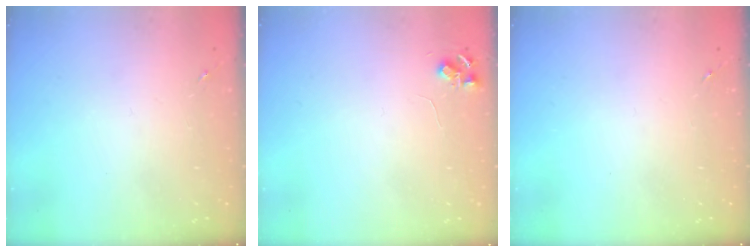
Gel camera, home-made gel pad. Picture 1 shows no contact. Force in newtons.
{"total": 5.8, "press": 5.8, "slide": 0.8}
{"total": 0.0}